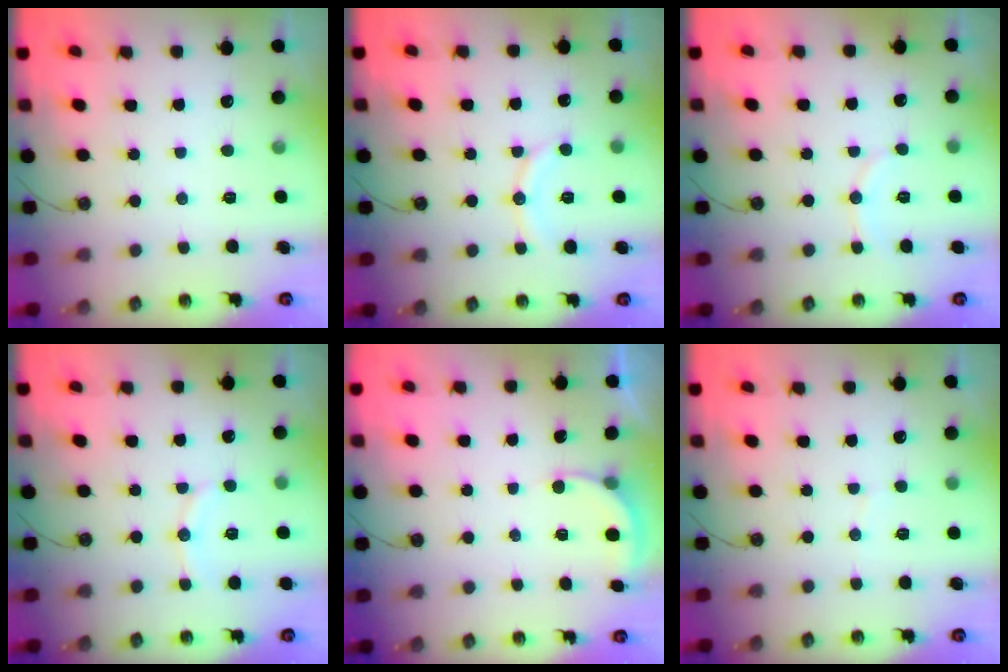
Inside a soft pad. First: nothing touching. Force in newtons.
{"total": 9.4, "press": 9.4, "slide": 0.9}
{"total": 5.3, "press": 5.2, "slide": 1.3}
{"total": 6.9, "press": 6.7, "slide": 1.8}
{"total": 2.9, "press": 2.9, "slide": 0.3}
{"total": 3.0, "press": 2.9, "slide": 0.3}